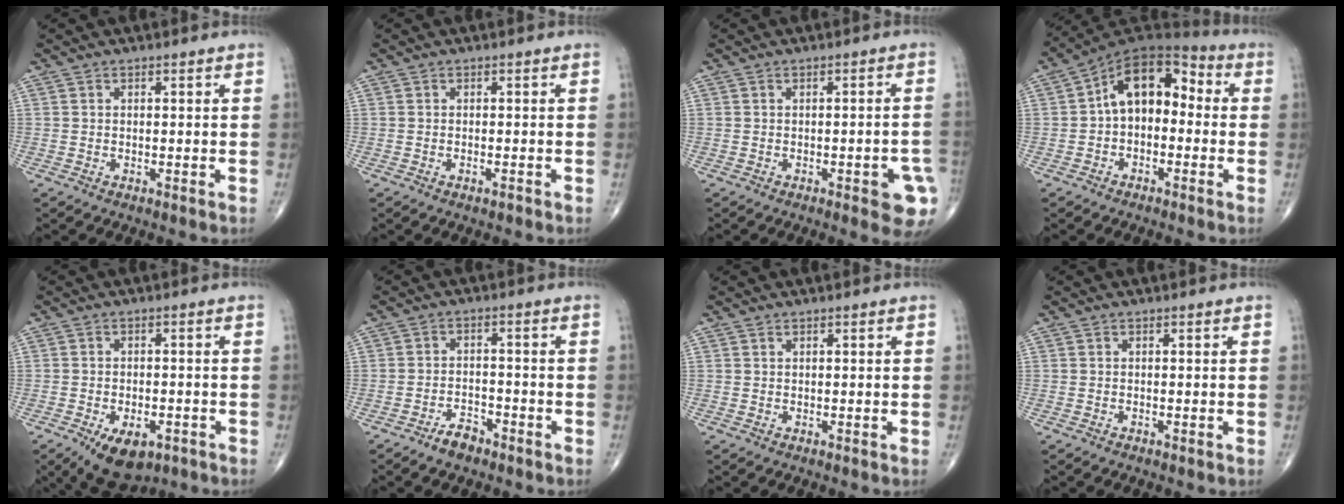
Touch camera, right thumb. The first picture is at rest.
{"total": 0.8, "force": [-0.5, 0.2, 0.6], "torque": [-0.013, -0.001, -0.009]}
{"total": 7.6, "force": [-2.9, 2.3, 6.7], "torque": [-0.064, 0.007, -0.033]}
{"total": 13.0, "force": [0.3, 8.3, 10.0], "torque": [-0.120, 0.047, -0.015]}
{"total": 9.4, "force": [-4.9, 5.2, 6.1], "torque": [-0.084, 0.007, -0.067]}
{"total": 3.9, "force": [-3.0, 1.8, 1.7], "torque": [-0.025, 0.018, -0.051]}
{"total": 0.0}
{"total": 0.0}